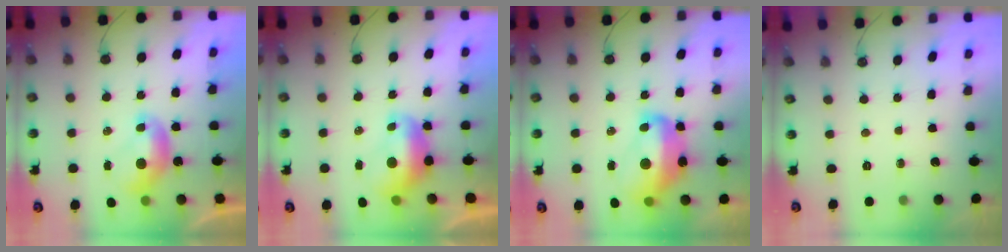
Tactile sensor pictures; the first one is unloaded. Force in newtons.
{"total": 1.7, "press": 1.5, "slide": 0.8}
{"total": 10.2, "press": 10.1, "slide": 1.2}
{"total": 0.0}